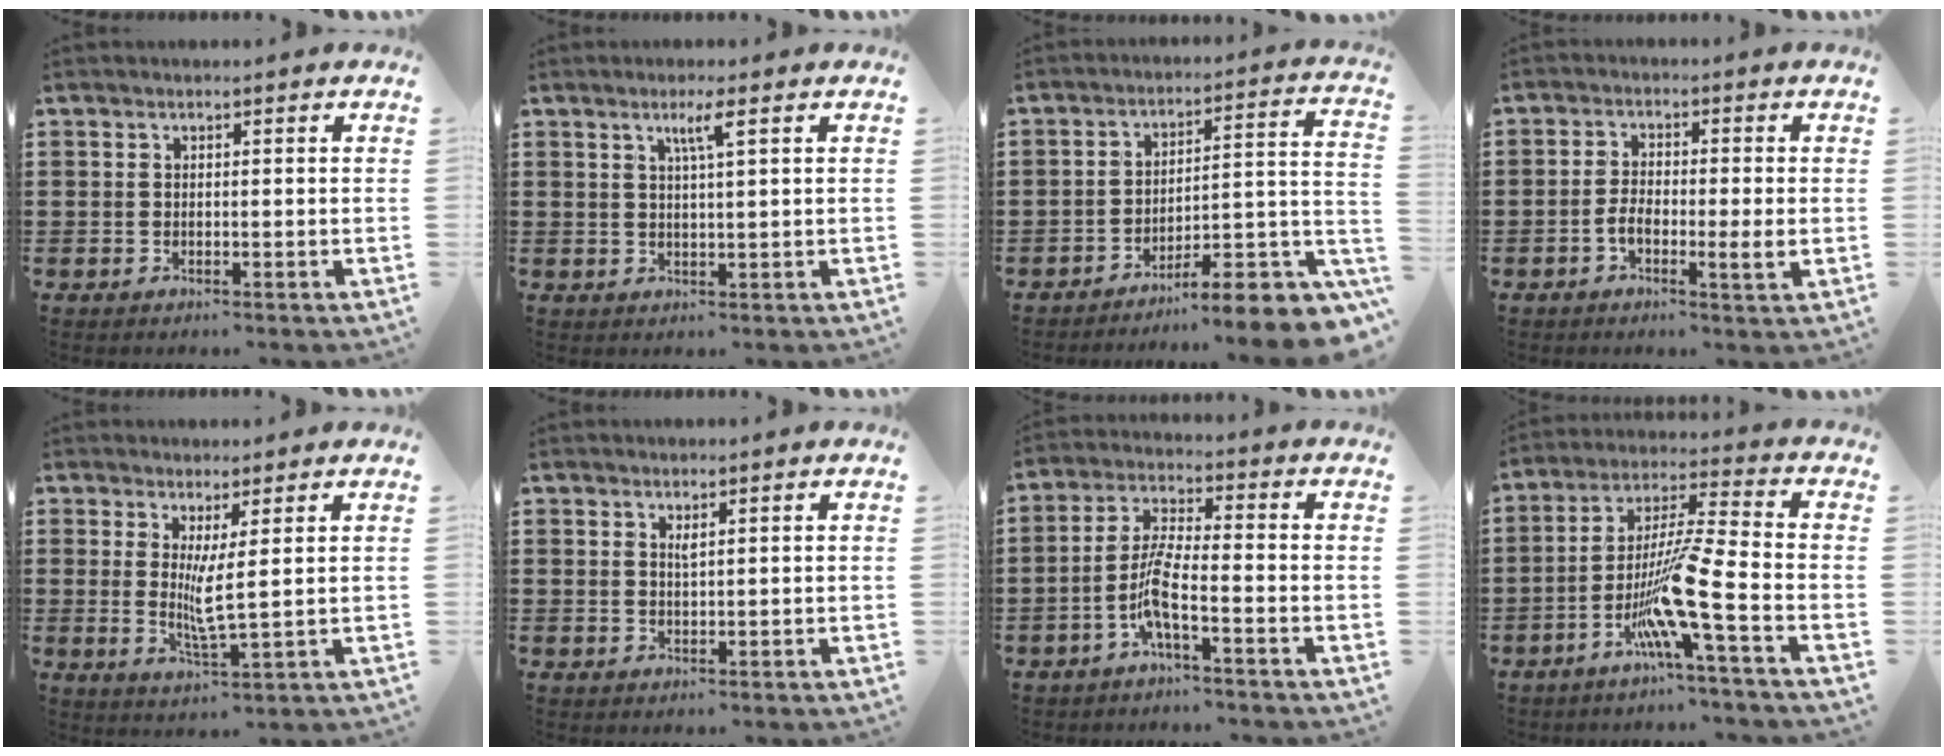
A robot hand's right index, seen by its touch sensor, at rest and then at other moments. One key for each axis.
{"total": 3.1, "fx": 1.4, "fy": 0.0, "fz": 2.8, "tx": -0.060, "ty": 0.000, "tz": 0.021}
{"total": 7.9, "fx": -6.2, "fy": 1.3, "fz": 4.8, "tx": -0.059, "ty": -0.004, "tz": -0.117}
{"total": 4.8, "fx": -1.3, "fy": 1.3, "fz": 4.4, "tx": -0.091, "ty": -0.003, "tz": -0.028}
{"total": 4.4, "fx": 1.4, "fy": 0.2, "fz": 4.2, "tx": -0.082, "ty": -0.009, "tz": 0.025}
{"total": 1.0, "fx": 0.6, "fy": 0.2, "fz": 0.8, "tx": -0.018, "ty": 0.001, "tz": 0.010}
{"total": 6.1, "fx": -3.1, "fy": 0.7, "fz": 5.2, "tx": -0.124, "ty": -0.010, "tz": -0.064}
{"total": 11.6, "fx": -5.0, "fy": 0.4, "fz": 10.5, "tx": -0.210, "ty": -0.009, "tz": -0.101}